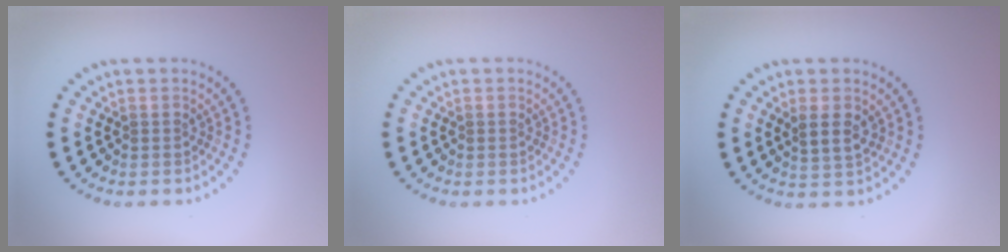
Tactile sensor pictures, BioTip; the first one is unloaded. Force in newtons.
{"total": 0.0}
{"total": 2.3, "press": 2.2, "slide": 0.8}